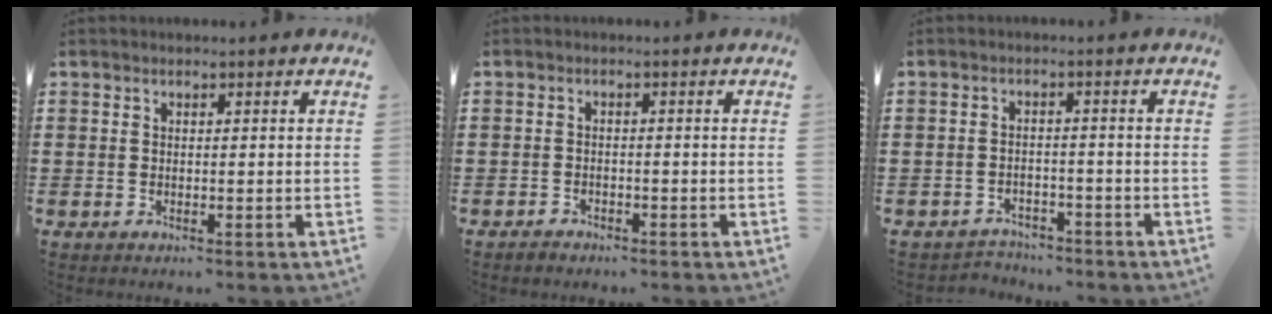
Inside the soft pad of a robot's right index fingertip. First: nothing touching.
{"total": 1.1, "force": [-1.1, 0.3, 0.2], "torque": [-0.008, -0.003, -0.021]}
{"total": 2.4, "force": [-2.4, 0.4, -0.2], "torque": [-0.006, -0.002, -0.051]}